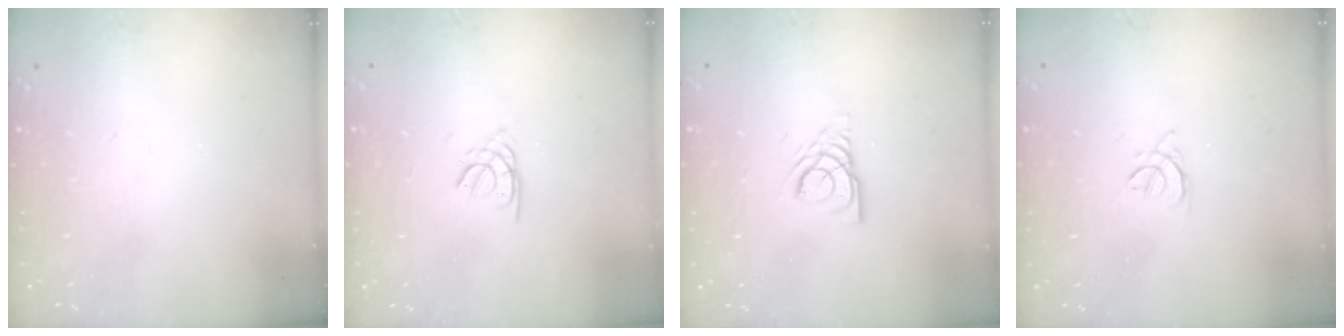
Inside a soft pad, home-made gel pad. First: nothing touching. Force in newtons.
{"total": 1.4, "press": 1.4, "slide": 0.4}
{"total": 4.5, "press": 4.4, "slide": 0.4}
{"total": 2.4, "press": 2.3, "slide": 0.6}